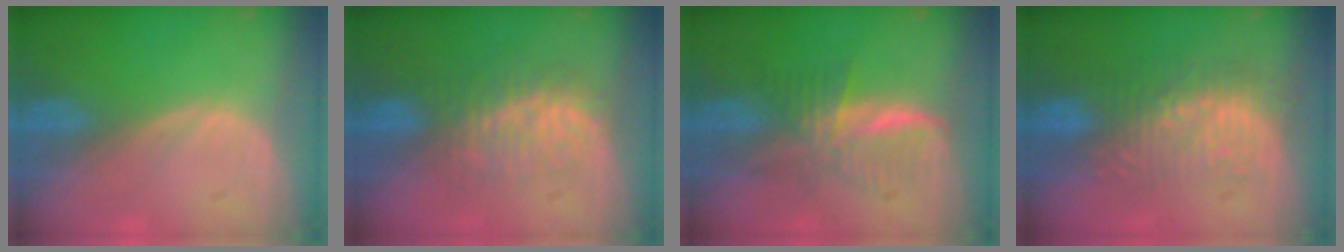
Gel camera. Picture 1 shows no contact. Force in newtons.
{"total": 7.6, "press": 7.4, "slide": 1.9}
{"total": 5.9, "press": 5.9, "slide": 0.8}
{"total": 8.8, "press": 8.4, "slide": 2.5}